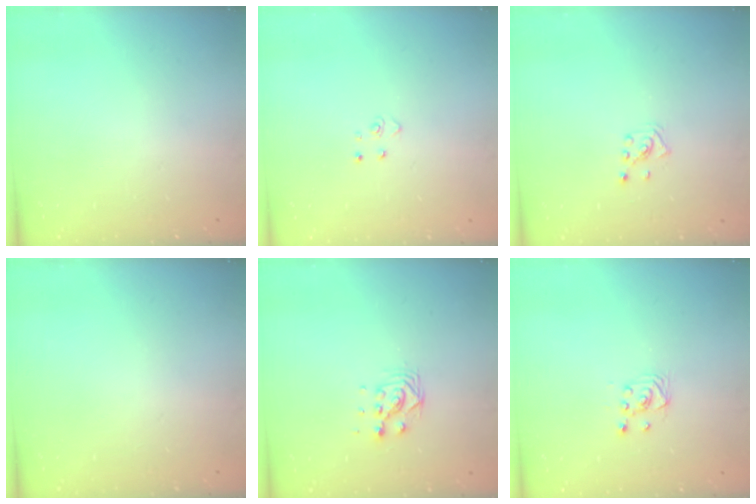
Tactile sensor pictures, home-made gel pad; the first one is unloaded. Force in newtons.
{"total": 2.6, "press": 2.6, "slide": 0.3}
{"total": 2.6, "press": 2.6, "slide": 0.5}
{"total": 0.0}
{"total": 6.8, "press": 6.8, "slide": 0.4}
{"total": 2.5, "press": 2.2, "slide": 1.1}